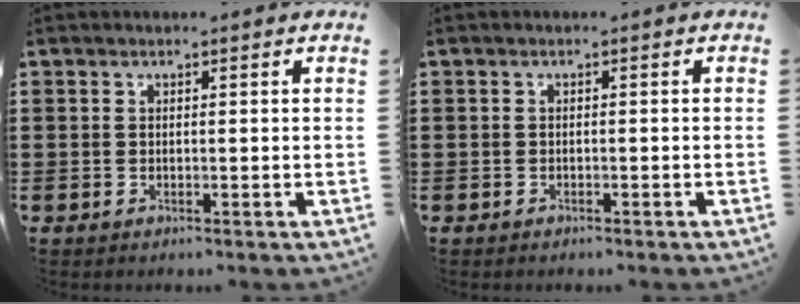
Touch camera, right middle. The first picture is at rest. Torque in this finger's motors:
{"motor_torque": [-0.13, 0.01, -0.01, -0.01]}